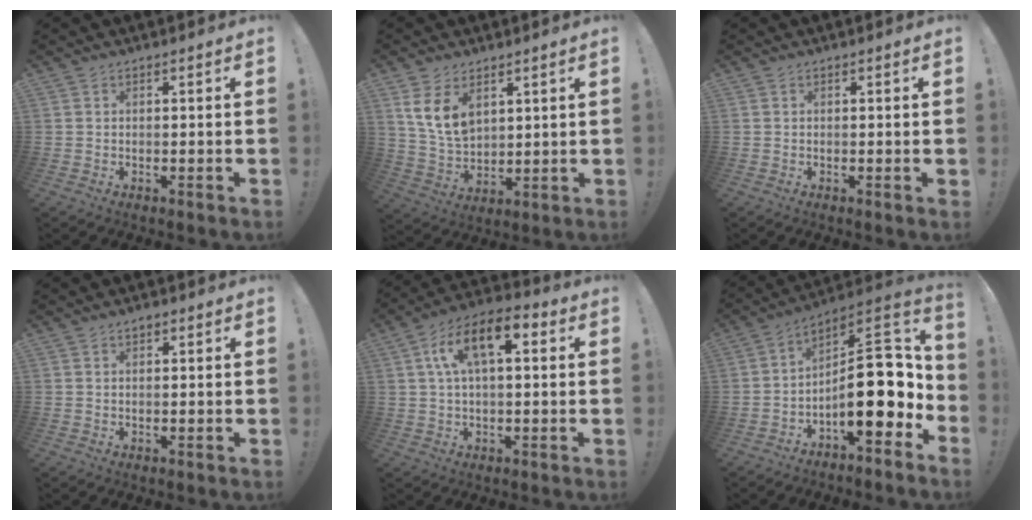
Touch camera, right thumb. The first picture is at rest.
{"total": 9.9, "force": [5.2, 6.2, 5.8], "torque": [-0.108, -0.023, 0.102]}
{"total": 0.5, "force": [0.1, -0.1, 0.5], "torque": [-0.008, 0.000, 0.000]}
{"total": 1.0, "force": [0.8, 0.3, 0.6], "torque": [-0.005, -0.002, 0.013]}
{"total": 12.6, "force": [4.1, 5.9, 10.3], "torque": [-0.178, 0.011, 0.074]}
{"total": 20.4, "force": [-3.2, 8.5, 18.2], "torque": [-0.267, 0.011, -0.044]}